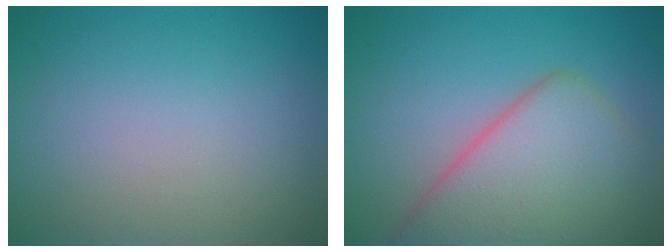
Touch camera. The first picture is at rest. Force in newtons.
{"total": 7.6, "press": 7.6, "slide": 0.6}